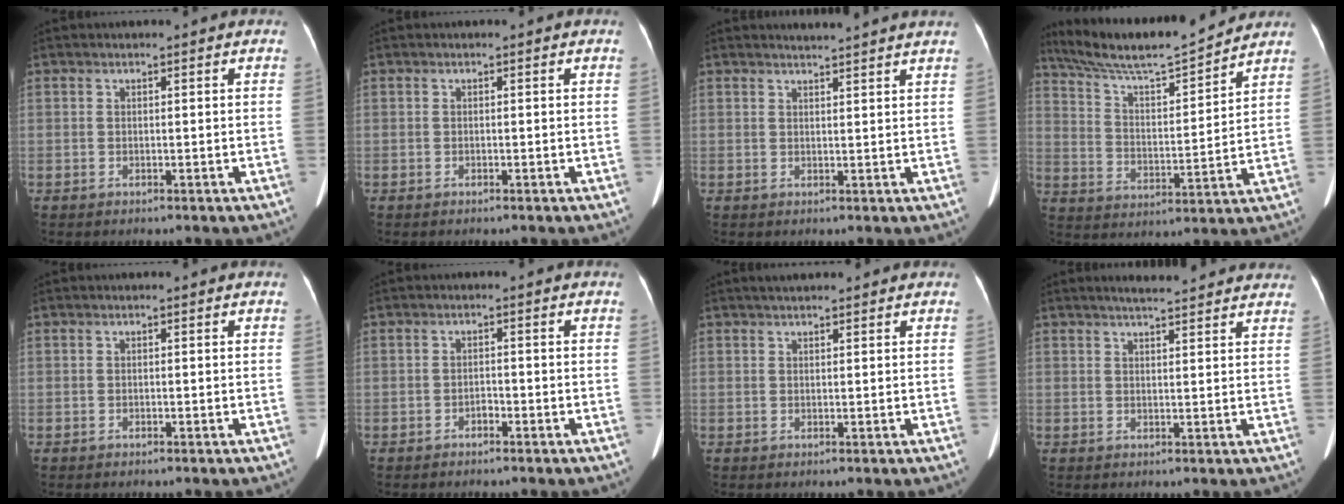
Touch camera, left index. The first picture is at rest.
{"total": 0.0}
{"total": 5.1, "force": [4.8, -0.8, 1.4], "torque": [-0.019, 0.009, 0.049]}
{"total": 15.4, "force": [14.3, 0.6, 5.8], "torque": [-0.113, 0.007, 0.238]}
{"total": 0.0}
{"total": 1.3, "force": [-0.9, 0.6, 0.6], "torque": [-0.009, 0.002, -0.015]}
{"total": 3.6, "force": [2.9, 0.9, 1.9], "torque": [-0.023, 0.030, 0.043]}
{"total": 9.8, "force": [8.7, 1.5, 4.1], "torque": [-0.049, 0.021, 0.097]}